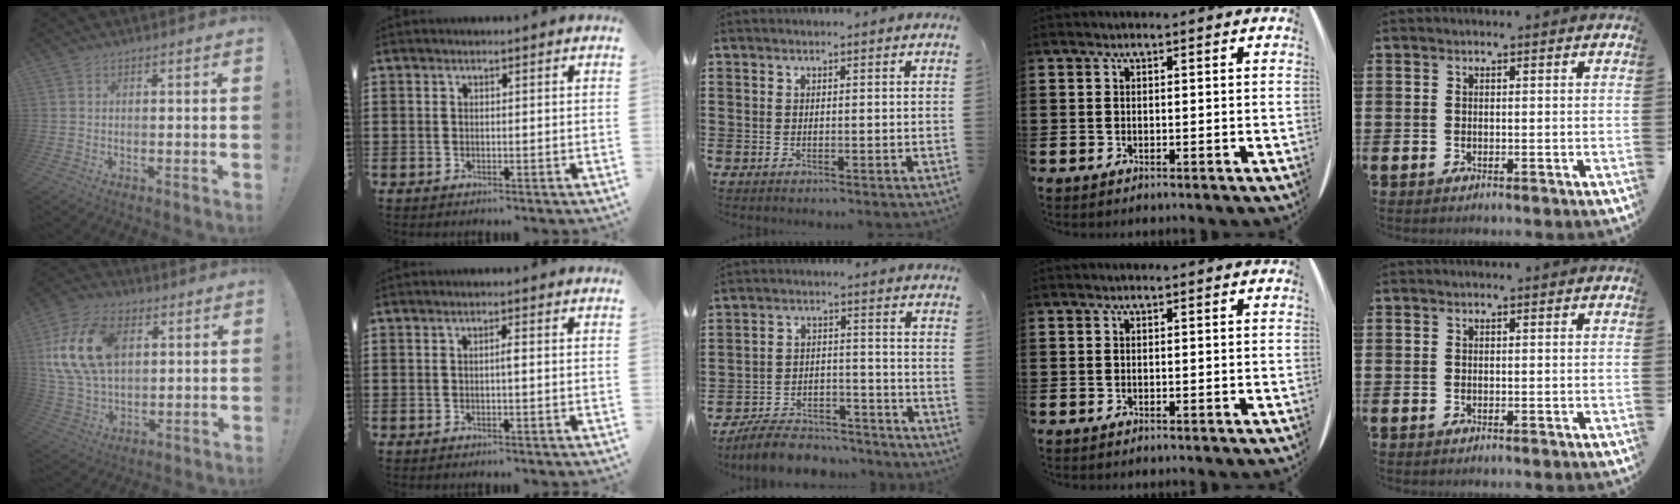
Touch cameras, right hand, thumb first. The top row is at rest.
{"thumb": {"total": 19.0, "force": [4.9, 12.5, 13.4], "torque": [-0.249, -0.007, 0.089]}, "index": {"total": 0.8, "force": [-0.2, 0.0, 0.8], "torque": [-0.015, -0.003, -0.002]}, "middle": {"total": 7.1, "force": [-6.8, 1.5, 1.5], "torque": [-0.021, 0.021, -0.130]}}